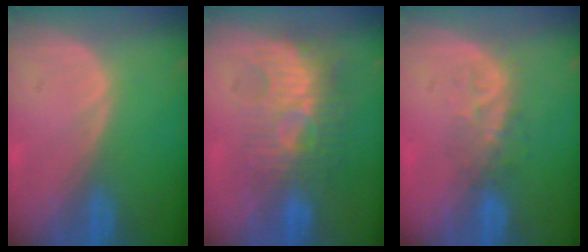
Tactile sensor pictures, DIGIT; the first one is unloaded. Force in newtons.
{"total": 9.8, "press": 8.5, "slide": 4.7}
{"total": 3.7, "press": 3.6, "slide": 1.2}